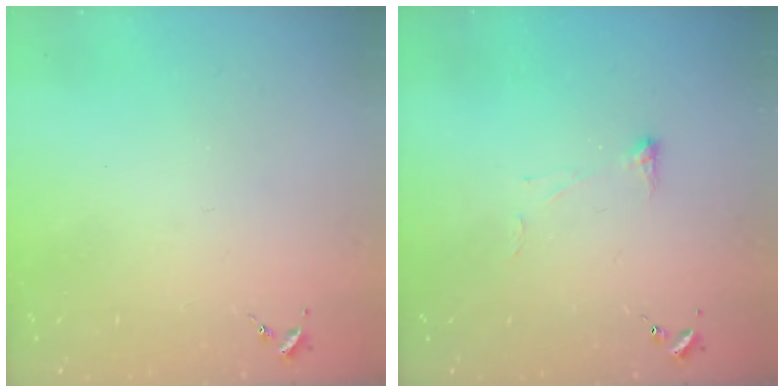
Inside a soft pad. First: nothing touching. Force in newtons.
{"total": 3.4, "press": 3.3, "slide": 0.6}